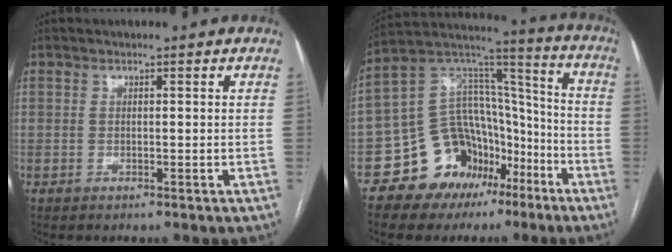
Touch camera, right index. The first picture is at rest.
{"total": 16.2, "force": [-9.2, 11.8, 6.3], "torque": [-0.098, 0.103, -0.145]}